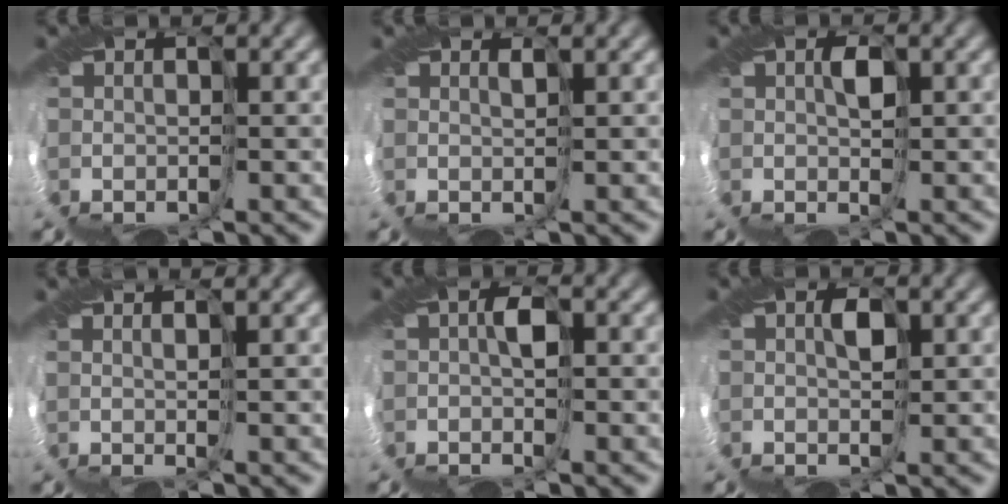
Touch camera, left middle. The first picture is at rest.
{"total": 0.6, "force": [0.5, -0.3, 0.0], "torque": [-0.002, 0.000, 0.017]}
{"total": 0.7, "force": [0.4, 0.1, 0.6], "torque": [-0.017, 0.003, 0.011]}
{"total": 2.2, "force": [1.8, 0.0, 1.3], "torque": [-0.002, 0.029, 0.005]}
{"total": 0.9, "force": [0.0, 0.0, 0.9], "torque": [-0.024, 0.007, 0.001]}
{"total": 1.0, "force": [0.4, 0.4, 0.8], "torque": [-0.019, 0.001, 0.011]}